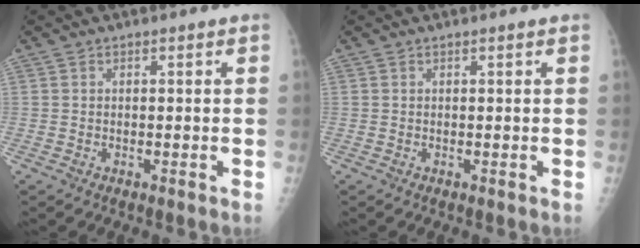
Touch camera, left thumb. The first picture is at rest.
{"total": 0.5, "force": [0.4, -0.1, 0.3], "torque": [-0.010, 0.001, 0.008]}